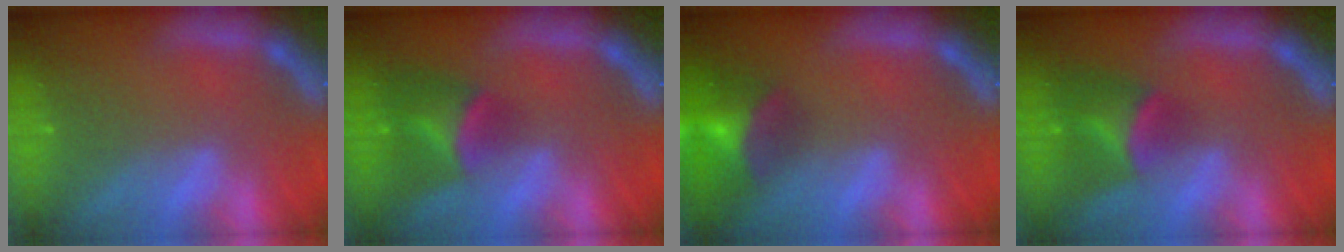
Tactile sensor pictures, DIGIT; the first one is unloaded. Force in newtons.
{"total": 5.0}
{"total": 7.0}
{"total": 5.0}